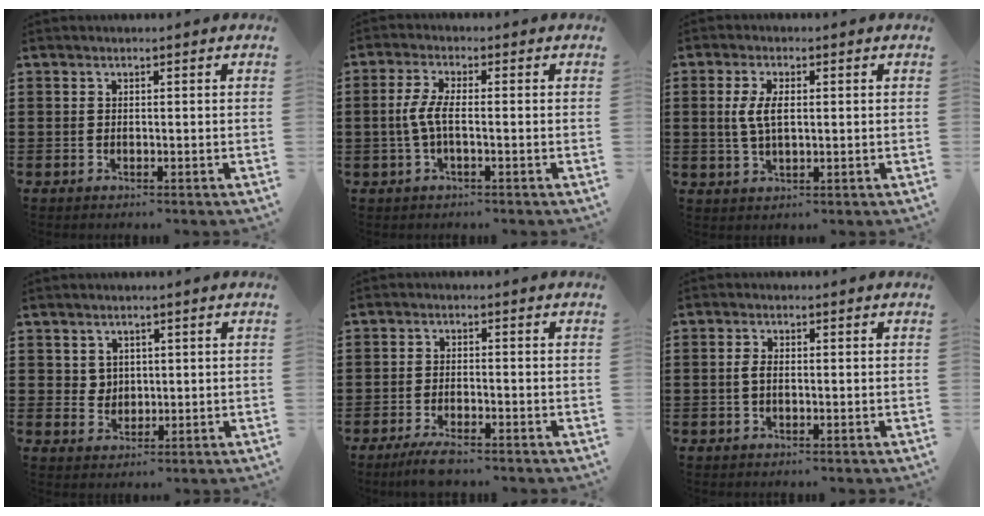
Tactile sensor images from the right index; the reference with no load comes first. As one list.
[{"total": 4.0, "force": [-0.6, 1.1, 3.8], "torque": [-0.098, -0.006, -0.022]}, {"total": 4.6, "force": [0.6, 2.1, 4.1], "torque": [-0.098, 0.004, 0.004]}, {"total": 2.5, "force": [1.5, 2.0, 0.4], "torque": [-0.016, 0.010, 0.028]}, {"total": 3.3, "force": [-2.8, 0.3, 1.7], "torque": [-0.035, -0.002, -0.055]}, {"total": 1.8, "force": [-0.1, 1.0, 1.6], "torque": [-0.039, 0.002, -0.005]}]